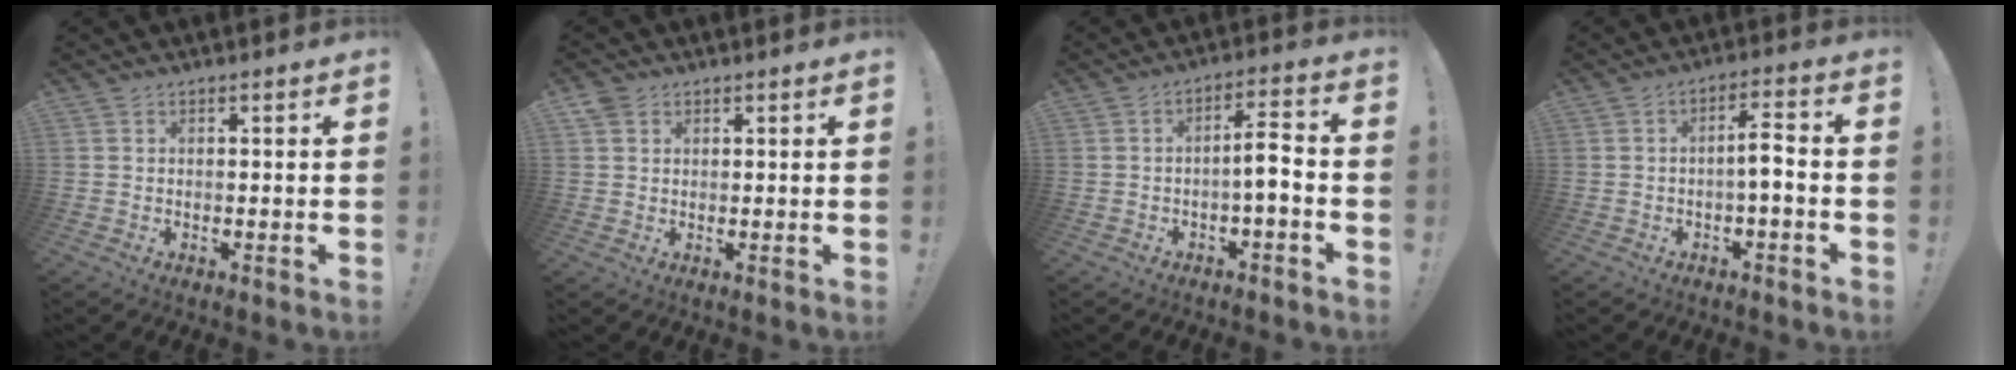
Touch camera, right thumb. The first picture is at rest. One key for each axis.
{"total": 3.7, "fx": 1.9, "fy": 3.0, "fz": 1.0, "tx": -0.014, "ty": -0.007, "tz": 0.036}
{"total": 6.5, "fx": -1.5, "fy": 1.8, "fz": 6.0, "tx": -0.099, "ty": 0.016, "tz": -0.027}
{"total": 5.3, "fx": -1.1, "fy": 1.6, "fz": 5.0, "tx": -0.084, "ty": 0.013, "tz": -0.021}